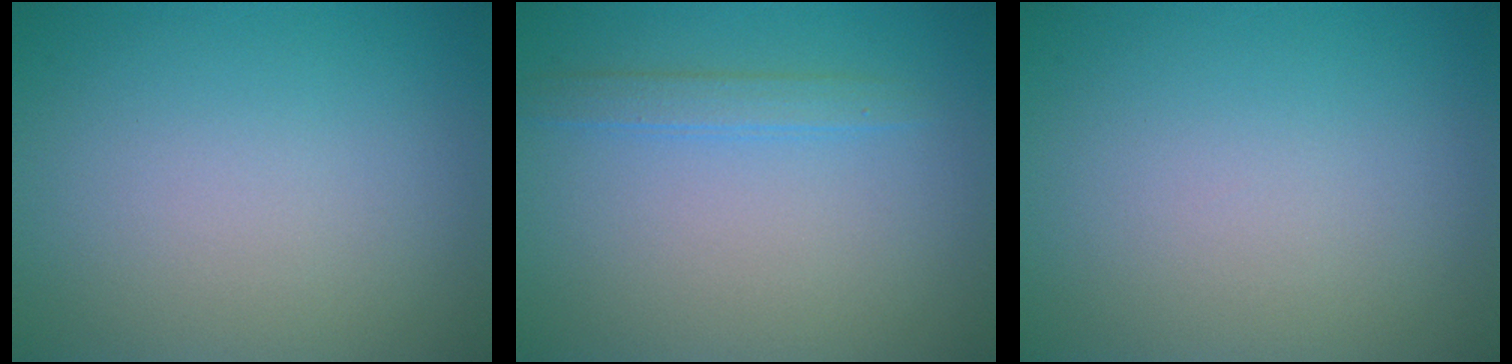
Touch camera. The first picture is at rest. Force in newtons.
{"total": 1.6, "press": 1.6, "slide": 0.0}
{"total": 0.0}